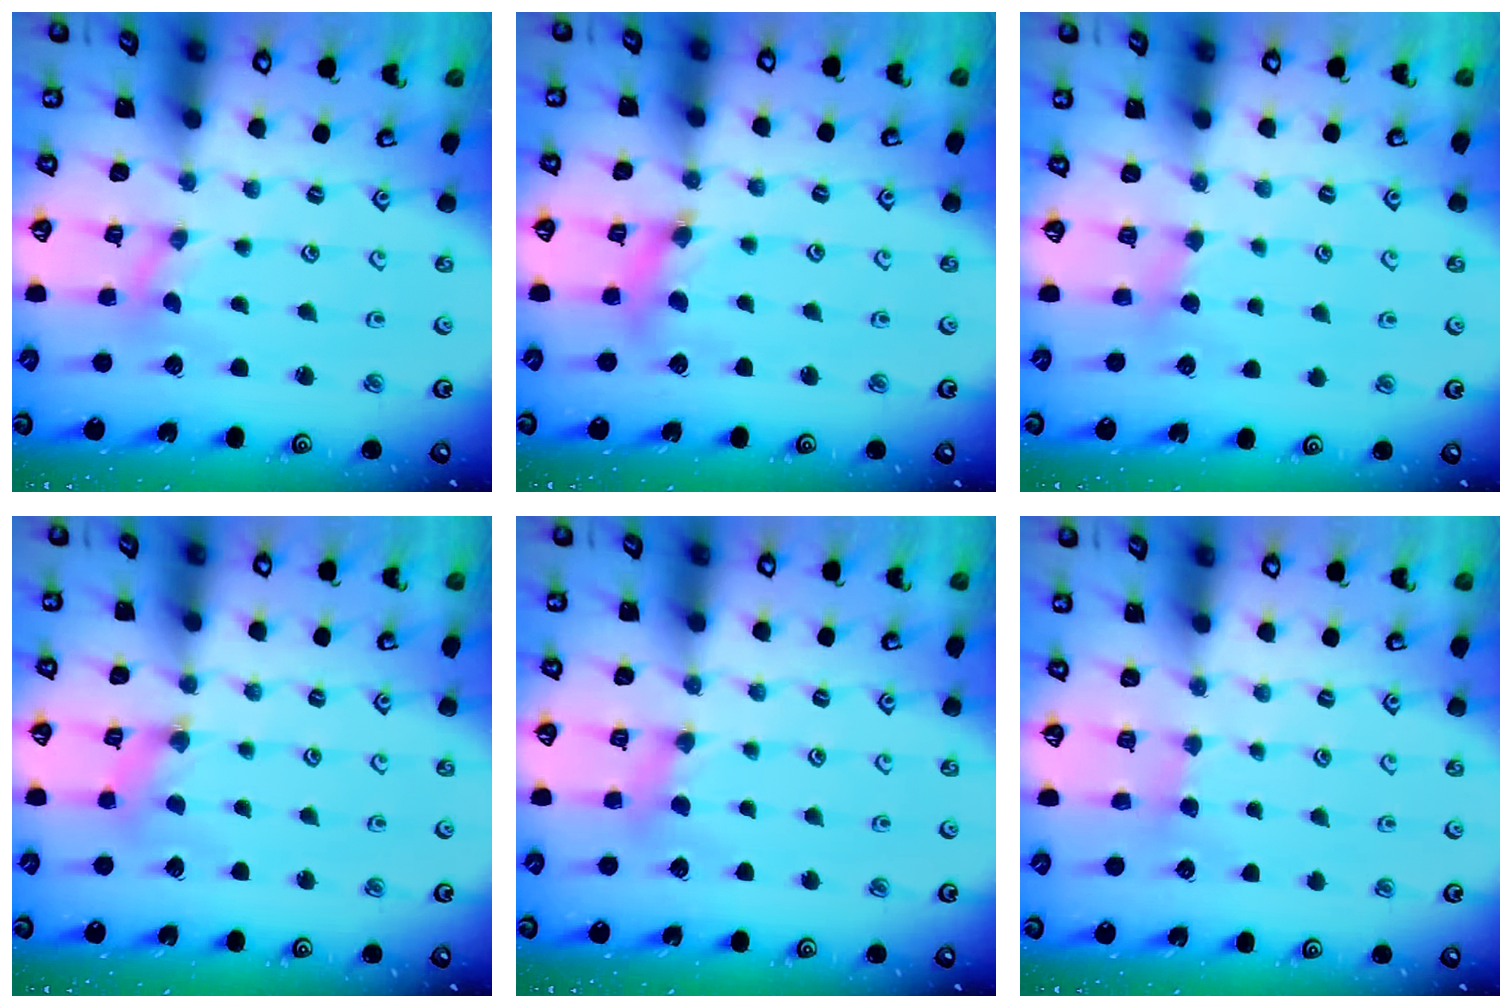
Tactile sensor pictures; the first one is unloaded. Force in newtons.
{"total": 5.9, "press": 5.9, "slide": 0.7}
{"total": 3.7, "press": 3.7, "slide": 0.5}
{"total": 1.9, "press": 1.9, "slide": 0.3}
{"total": 2.8, "press": 2.7, "slide": 0.5}
{"total": 2.4, "press": 2.4, "slide": 0.4}